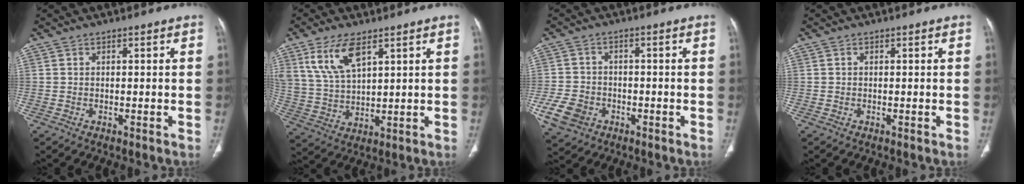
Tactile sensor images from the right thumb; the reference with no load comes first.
{"total": 10.8, "force": [5.9, 5.0, 7.6], "torque": [-0.148, -0.020, 0.129]}
{"total": 7.5, "force": [-3.0, 5.9, 3.5], "torque": [-0.067, 0.016, -0.048]}
{"total": 0.0}